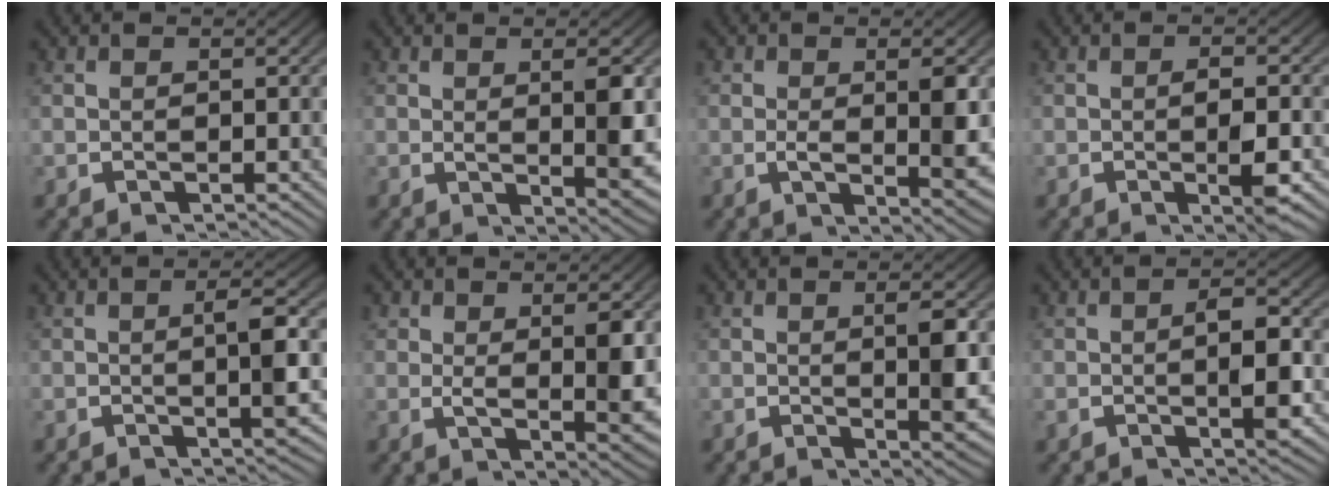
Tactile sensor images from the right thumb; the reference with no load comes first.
{"total": 4.8, "force": [0.2, 1.4, 4.6], "torque": [-0.072, -0.016, 0.010]}
{"total": 5.2, "force": [-0.2, 2.0, 4.8], "torque": [-0.079, -0.020, 0.004]}
{"total": 3.4, "force": [-0.7, 1.2, 3.1], "torque": [-0.047, -0.007, -0.011]}
{"total": 3.6, "force": [-0.2, 0.7, 3.5], "torque": [-0.053, 0.004, -0.006]}
{"total": 5.3, "force": [0.4, 2.1, 4.9], "torque": [-0.083, -0.025, 0.019]}
{"total": 4.1, "force": [0.1, 1.0, 3.9], "torque": [-0.057, -0.008, 0.004]}
{"total": 3.4, "force": [-0.3, 1.2, 3.2], "torque": [-0.047, -0.003, -0.005]}